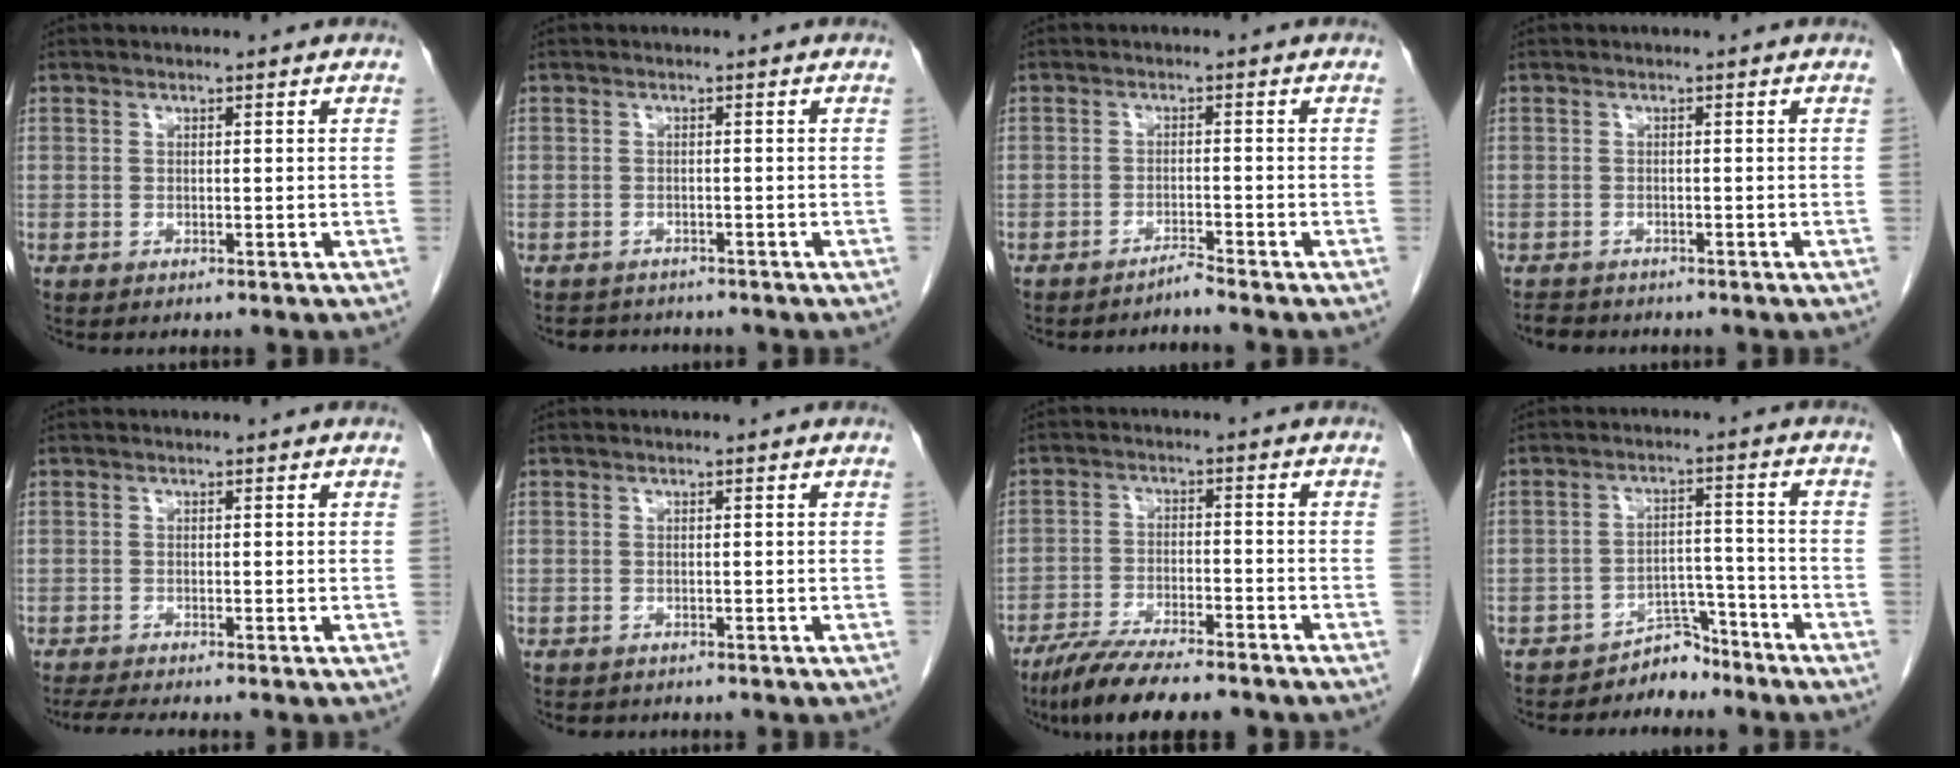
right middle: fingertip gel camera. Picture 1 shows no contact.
{"total": 3.0, "force": [-2.7, 1.2, -0.1], "torque": [0.000, -0.002, -0.041]}
{"total": 1.7, "force": [-1.6, -0.5, 0.0], "torque": [0.008, -0.003, -0.025]}
{"total": 2.5, "force": [-2.3, 1.0, 0.3], "torque": [-0.009, -0.004, -0.035]}
{"total": 2.9, "force": [-2.5, -0.5, 1.3], "torque": [-0.026, -0.012, -0.048]}
{"total": 1.6, "force": [-1.3, 0.8, 0.3], "torque": [-0.010, -0.001, -0.017]}
{"total": 11.8, "force": [-9.7, 1.9, 6.4], "torque": [-0.105, -0.023, -0.155]}
{"total": 4.8, "force": [-4.4, 1.9, 0.2], "torque": [0.004, 0.019, -0.068]}